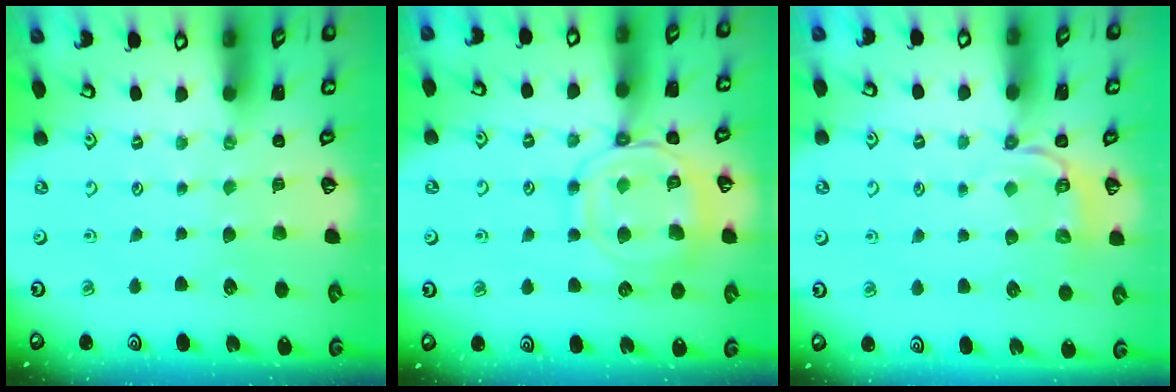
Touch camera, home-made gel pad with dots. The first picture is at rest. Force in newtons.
{"total": 13.3, "press": 13.2, "slide": 1.2}
{"total": 5.5, "press": 5.1, "slide": 1.9}